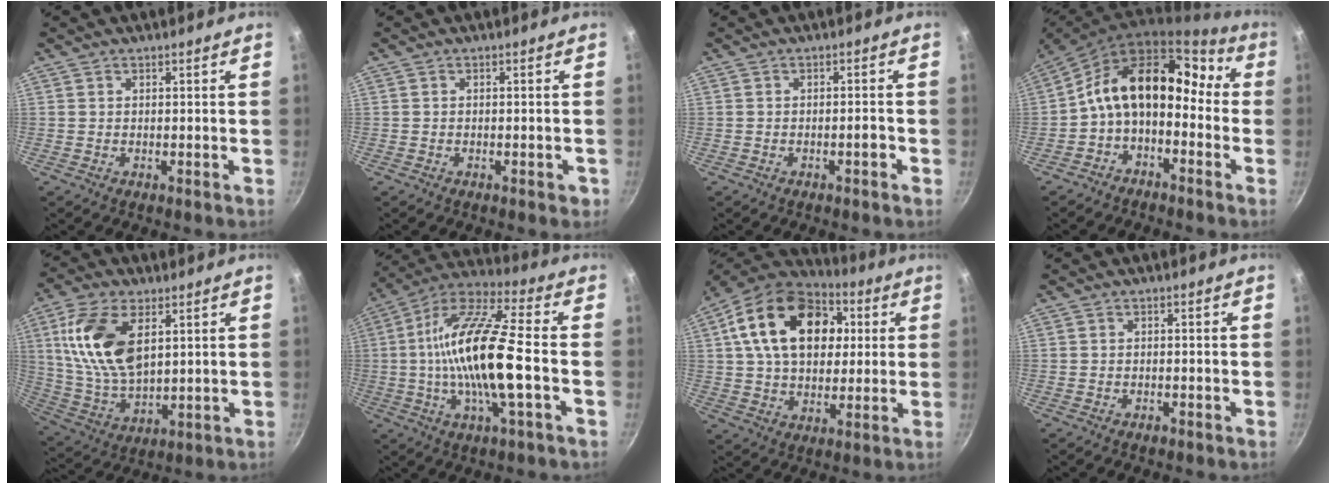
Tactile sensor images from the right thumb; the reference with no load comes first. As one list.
[{"total": 1.6, "force": [-0.8, 0.7, 1.1], "torque": [-0.015, 0.008, -0.008]}, {"total": 1.7, "force": [-1.0, 0.4, 1.3], "torque": [-0.016, 0.012, -0.014]}, {"total": 14.9, "force": [-2.6, 10.1, 10.6], "torque": [-0.150, 0.082, -0.067]}, {"total": 16.2, "force": [5.0, 8.8, 12.7], "torque": [-0.235, -0.013, 0.107]}, {"total": 19.7, "force": [-1.9, 4.6, 19.0], "torque": [-0.352, 0.028, -0.049]}, {"total": 23.0, "force": [5.9, 15.6, 15.9], "torque": [-0.240, 0.011, 0.086]}, {"total": 1.1, "force": [-0.8, 0.5, 0.6], "torque": [-0.015, 0.007, -0.013]}]